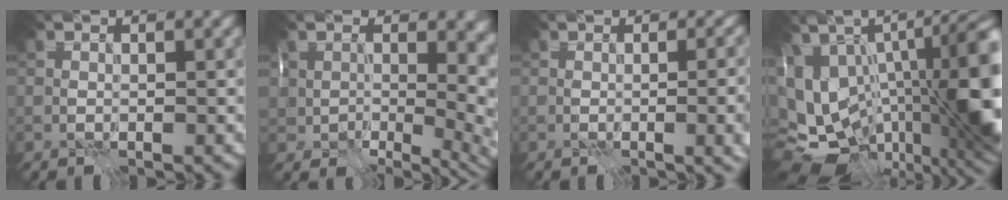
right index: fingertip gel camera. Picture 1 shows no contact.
{"total": 11.7, "force": [1.6, 7.2, 9.1], "torque": [-0.117, -0.025, 0.037]}
{"total": 6.5, "force": [-0.6, 2.7, 5.8], "torque": [-0.042, 0.000, 0.003]}
{"total": 19.3, "force": [-0.6, 10.6, 16.1], "torque": [-0.251, -0.016, 0.010]}